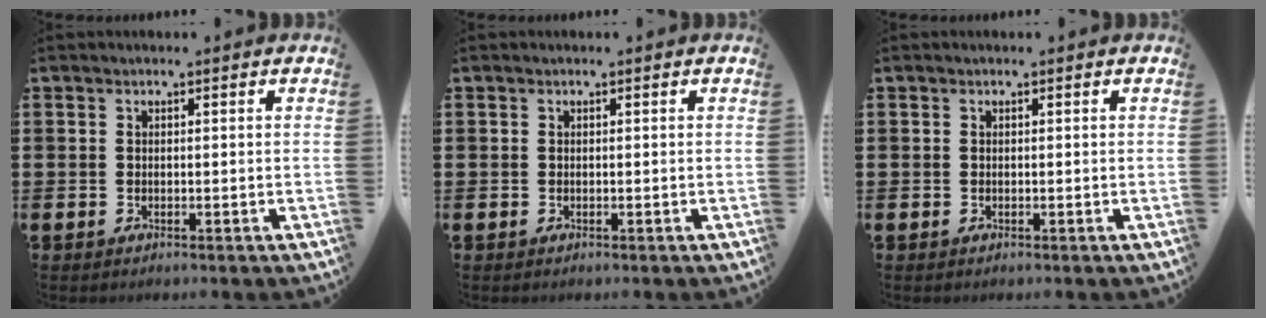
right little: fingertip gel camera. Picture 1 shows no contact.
{"total": 0.0}
{"total": 0.0}